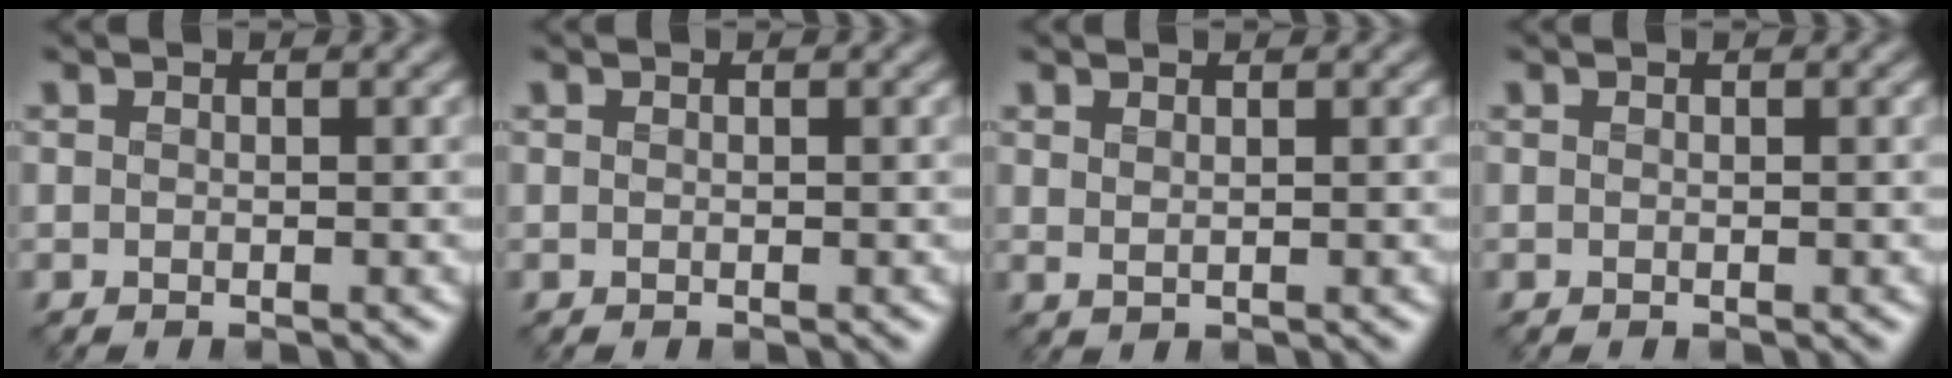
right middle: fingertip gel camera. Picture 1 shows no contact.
{"total": 0.0}
{"total": 0.7, "force": [0.7, 0.0, 0.1], "torque": [-0.003, -0.002, 0.011]}
{"total": 0.0}